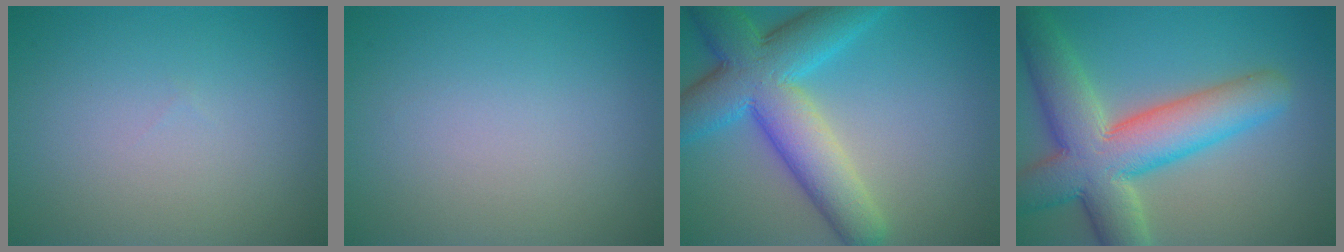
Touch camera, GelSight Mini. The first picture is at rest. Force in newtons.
{"total": 0.0}
{"total": 9.6, "press": 9.6, "slide": 0.1}
{"total": 10.3, "press": 10.2, "slide": 0.7}